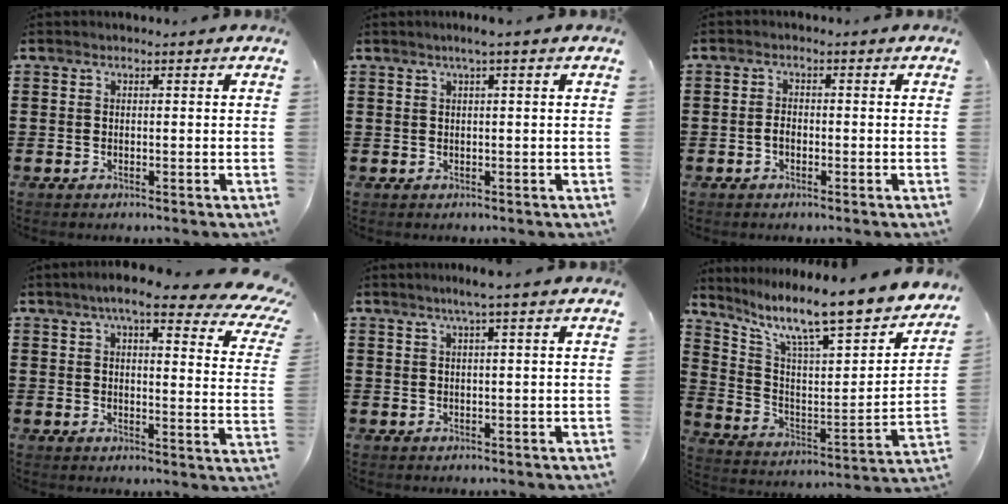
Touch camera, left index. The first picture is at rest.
{"total": 1.5, "force": [0.6, -0.2, 1.4], "torque": [-0.024, -0.001, 0.010]}
{"total": 1.7, "force": [-0.5, 0.8, 1.3], "torque": [-0.035, -0.001, -0.013]}
{"total": 8.6, "force": [6.3, 1.4, 5.6], "torque": [-0.104, -0.021, 0.105]}
{"total": 2.1, "force": [1.2, -0.4, 1.7], "torque": [-0.033, -0.002, 0.020]}
{"total": 10.3, "force": [8.7, 0.8, 5.4], "torque": [-0.121, -0.079, 0.135]}